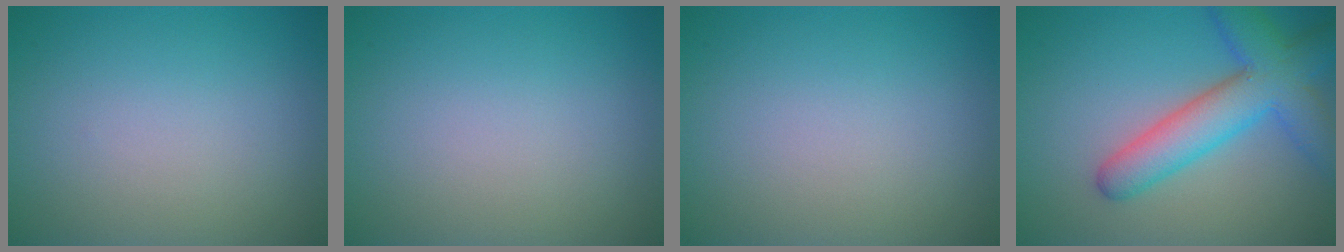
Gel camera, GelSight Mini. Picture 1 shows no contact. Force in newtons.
{"total": 0.0}
{"total": 0.0}
{"total": 7.0, "press": 7.0, "slide": 0.3}